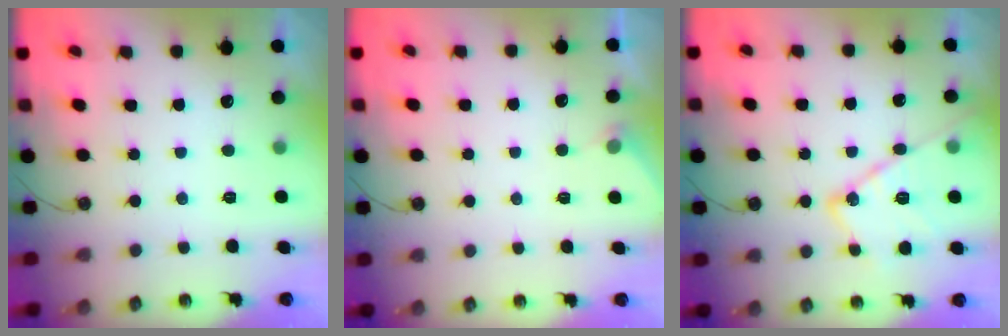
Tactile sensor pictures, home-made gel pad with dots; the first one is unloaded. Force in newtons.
{"total": 3.3, "press": 3.3, "slide": 0.5}
{"total": 16.6, "press": 16.5, "slide": 1.4}